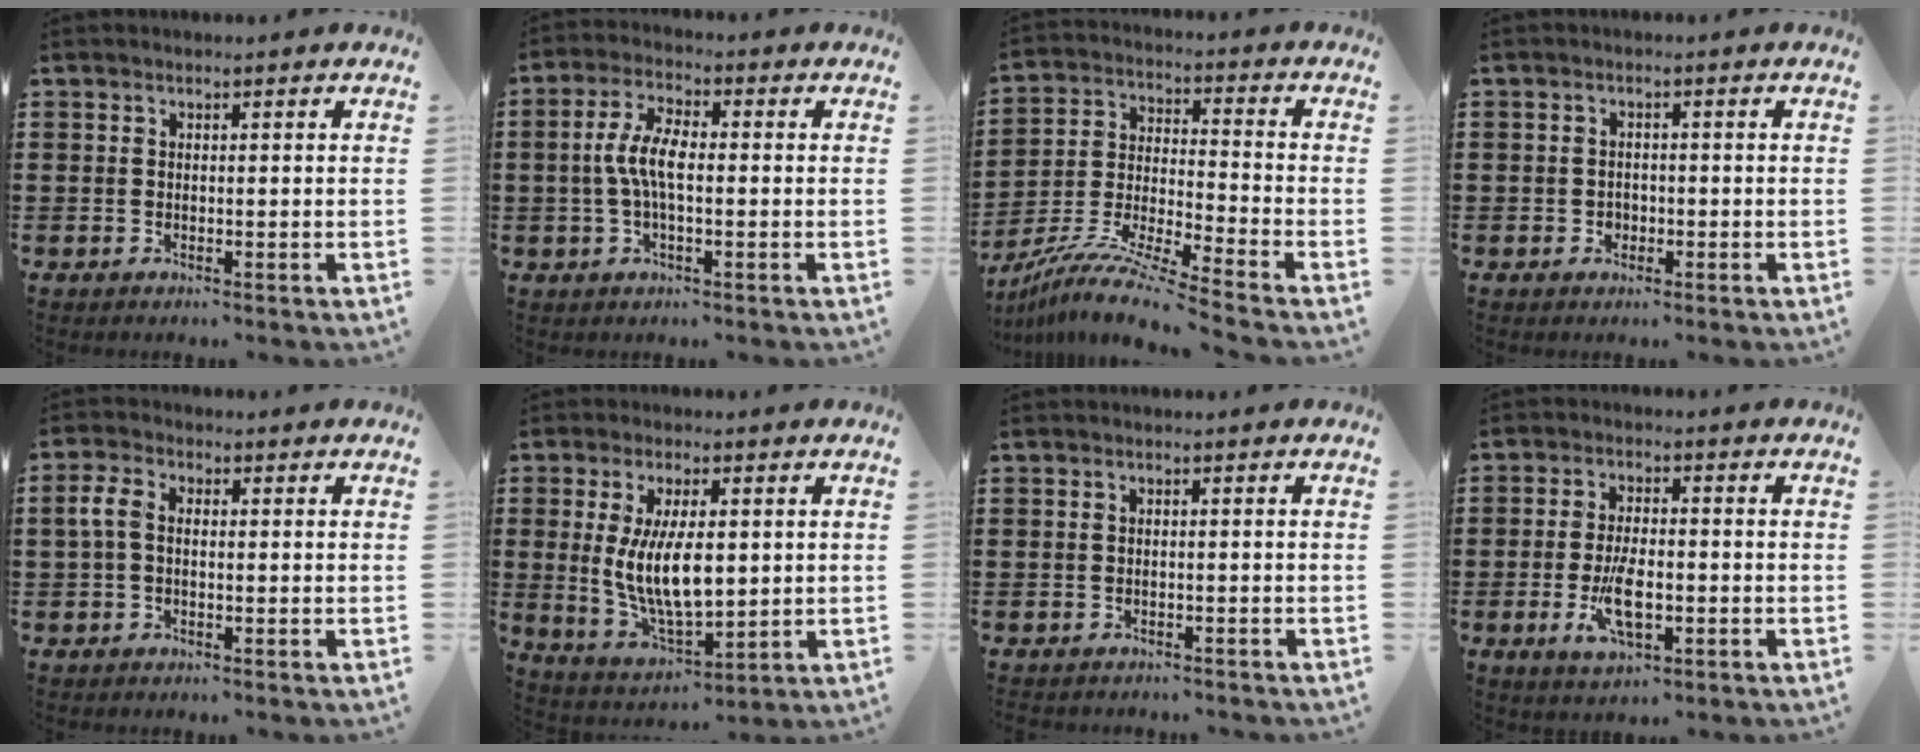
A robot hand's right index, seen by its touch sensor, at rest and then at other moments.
{"total": 6.1, "force": [-0.4, 2.2, 5.7], "torque": [-0.129, -0.002, -0.016]}
{"total": 8.7, "force": [-8.0, -0.8, 3.4], "torque": [-0.069, -0.008, -0.163]}
{"total": 1.4, "force": [-0.6, 1.2, 0.5], "torque": [-0.013, 0.003, -0.013]}
{"total": 3.5, "force": [-0.3, 2.1, 2.8], "torque": [-0.078, -0.001, -0.013]}
{"total": 10.1, "force": [1.0, 4.3, 9.1], "torque": [-0.189, -0.006, 0.014]}
{"total": 0.7, "force": [-0.6, 0.3, -0.1], "torque": [-0.002, 0.000, -0.014]}
{"total": 7.6, "force": [-2.1, 3.2, 6.6], "torque": [-0.143, -0.007, -0.040]}